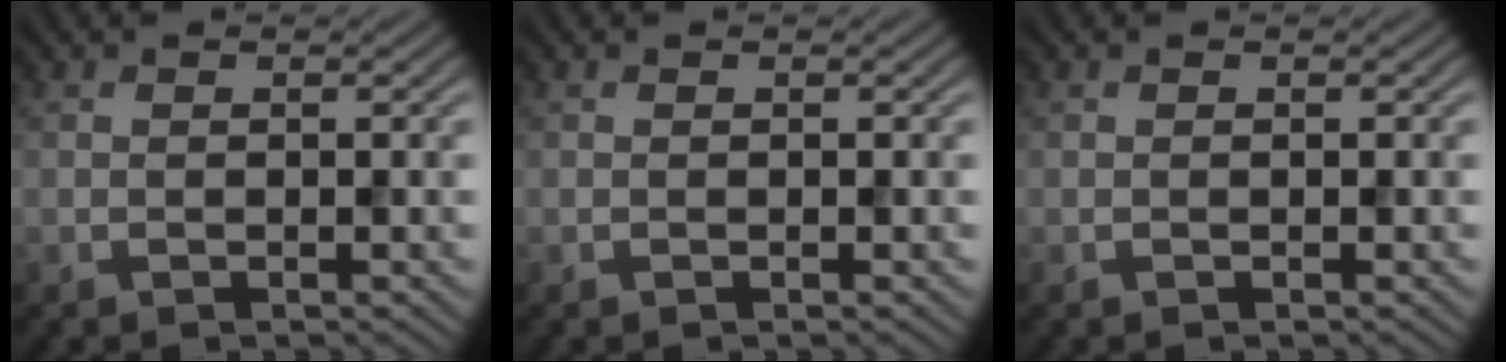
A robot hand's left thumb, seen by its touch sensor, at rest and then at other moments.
{"total": 0.0}
{"total": 0.0}